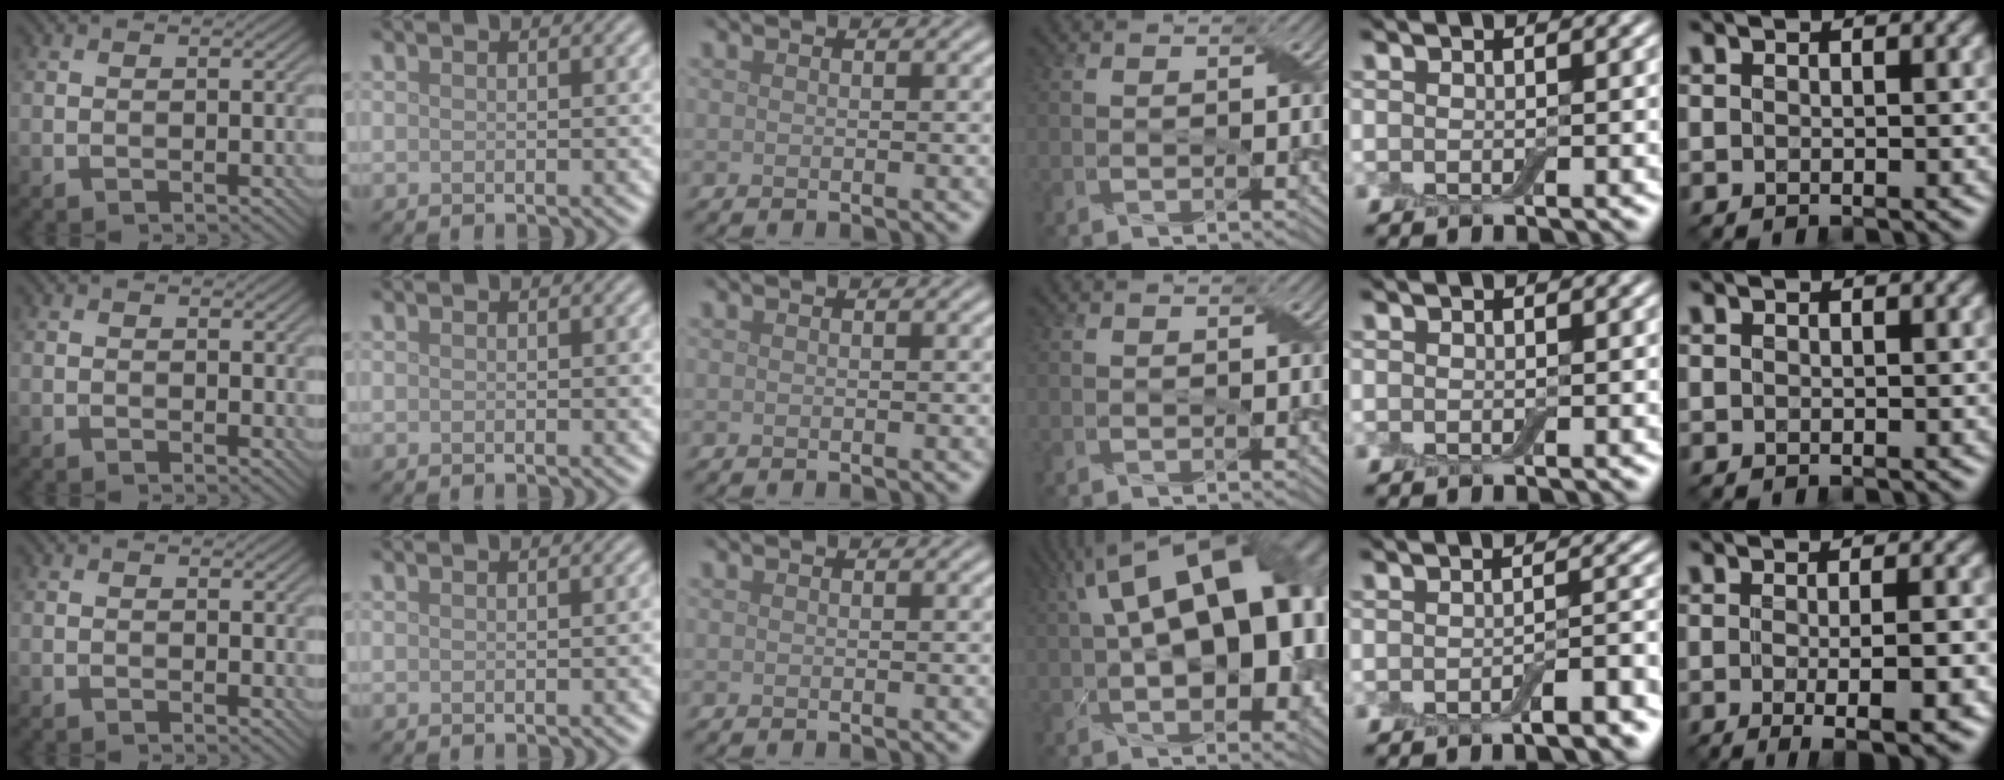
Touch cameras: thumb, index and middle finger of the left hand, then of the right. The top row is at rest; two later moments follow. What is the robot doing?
{"motion": "wrap", "object": "adhesive wrap"}